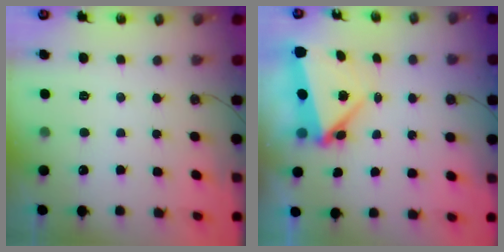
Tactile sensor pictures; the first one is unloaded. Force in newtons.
{"total": 5.3, "press": 5.3, "slide": 0.9}